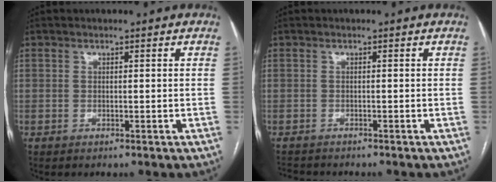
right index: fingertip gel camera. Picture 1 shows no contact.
{"total": 3.1, "force": [-2.9, 0.7, 0.6], "torque": [-0.008, -0.010, -0.045]}